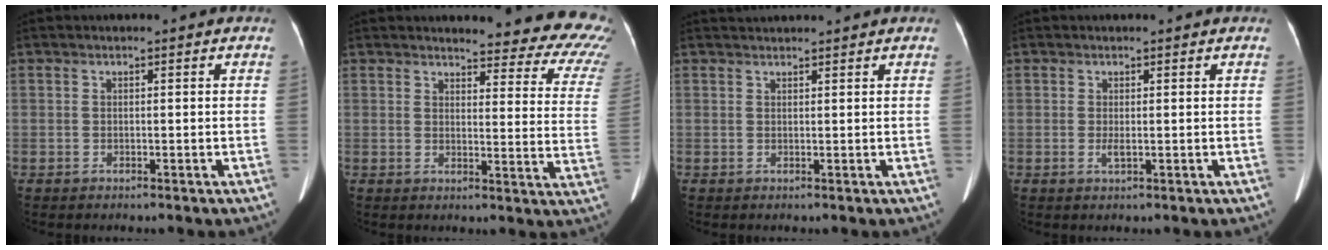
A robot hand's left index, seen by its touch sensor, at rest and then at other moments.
{"total": 17.3, "force": [16.4, 3.0, 4.7], "torque": [-0.022, -0.099, 0.149]}
{"total": 3.5, "force": [3.4, 0.0, 0.7], "torque": [-0.008, 0.032, 0.053]}
{"total": 1.4, "force": [0.4, 0.3, 1.4], "torque": [-0.031, 0.002, 0.008]}